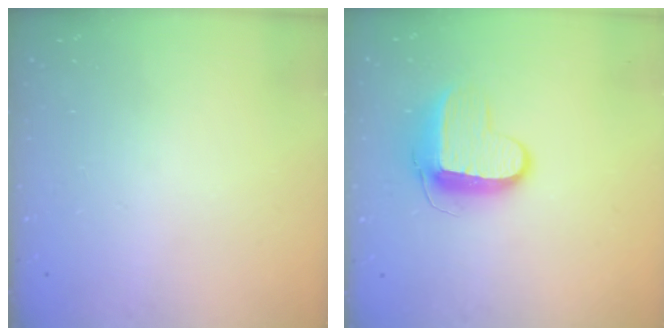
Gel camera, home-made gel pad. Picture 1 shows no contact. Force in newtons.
{"total": 10.3, "press": 10.3, "slide": 1.0}